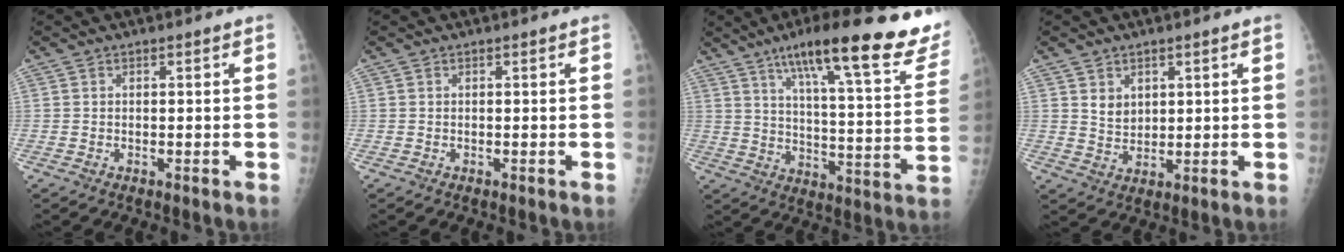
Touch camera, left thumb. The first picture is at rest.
{"total": 0.0}
{"total": 26.4, "force": [17.0, 5.1, 19.5], "torque": [-0.256, -0.045, 0.242]}
{"total": 4.1, "force": [1.9, 3.0, 2.0], "torque": [-0.019, -0.018, 0.044]}